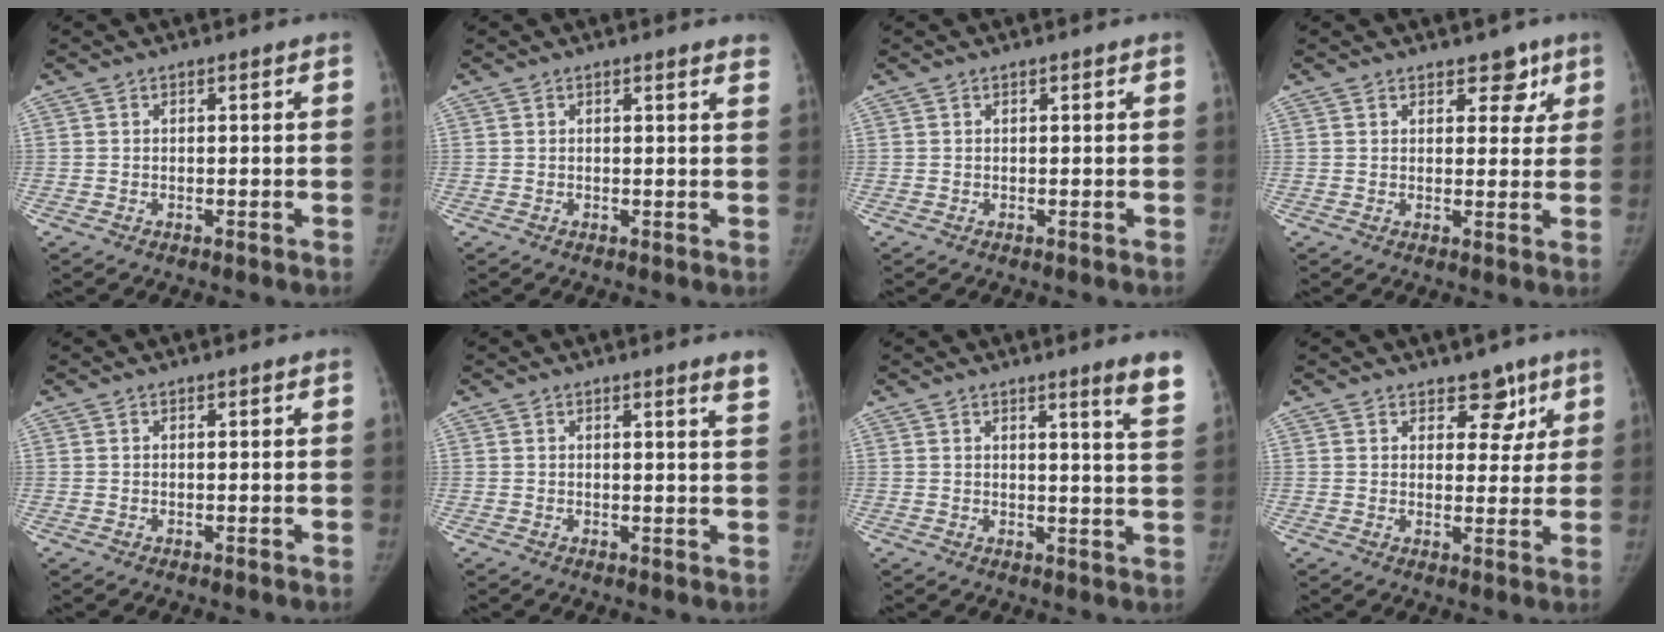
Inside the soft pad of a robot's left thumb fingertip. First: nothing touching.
{"total": 2.5, "force": [2.2, 0.3, 1.1], "torque": [-0.009, -0.007, 0.013]}
{"total": 0.0}
{"total": 4.5, "force": [2.8, 2.8, 2.1], "torque": [0.012, -0.010, 0.034]}
{"total": 0.0}
{"total": 3.2, "force": [2.4, -0.2, 2.0], "torque": [-0.025, -0.017, 0.024]}
{"total": 6.6, "force": [4.7, -0.5, 4.6], "torque": [-0.054, -0.035, 0.049]}
{"total": 5.4, "force": [3.5, 3.4, 2.3], "torque": [0.012, -0.016, 0.048]}